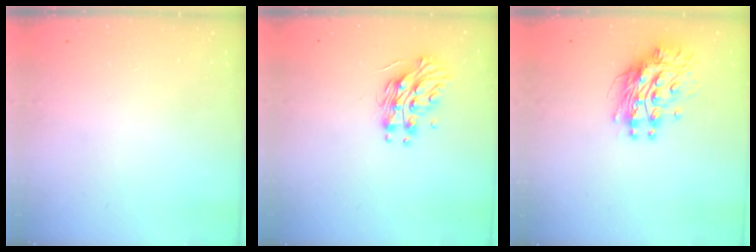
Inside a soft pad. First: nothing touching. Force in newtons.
{"total": 11.6, "press": 11.6, "slide": 0.0}
{"total": 11.5, "press": 11.5, "slide": 1.0}